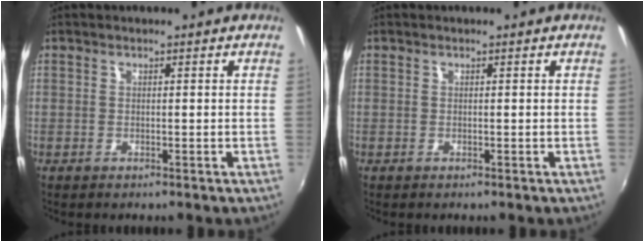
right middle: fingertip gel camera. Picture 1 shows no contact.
{"total": 0.0}